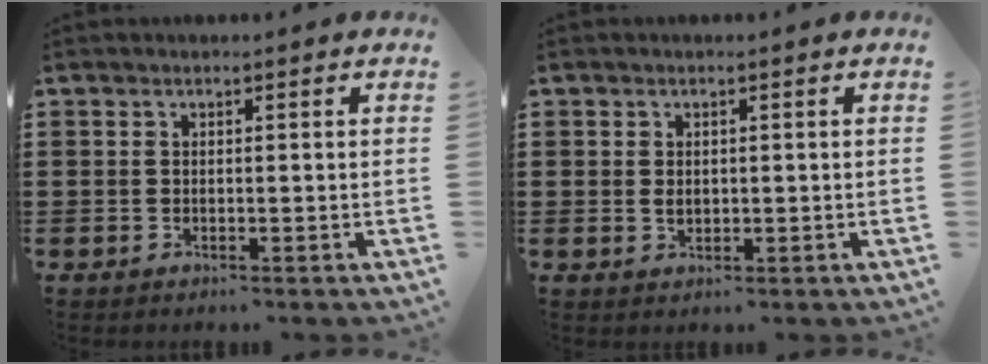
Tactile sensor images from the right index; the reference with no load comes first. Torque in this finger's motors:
{"motor_torque": [1.11, 1.03, 0.07, -0.01]}